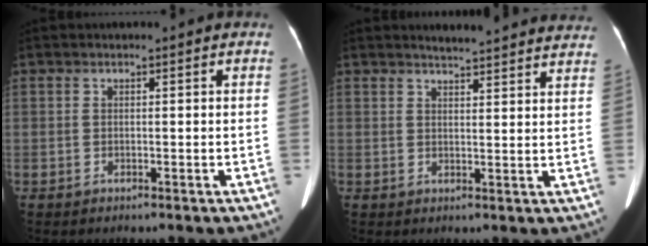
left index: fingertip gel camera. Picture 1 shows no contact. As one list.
[{"total": 15.1, "force": [14.3, 1.5, 4.5], "torque": [-0.050, -0.010, 0.160]}]